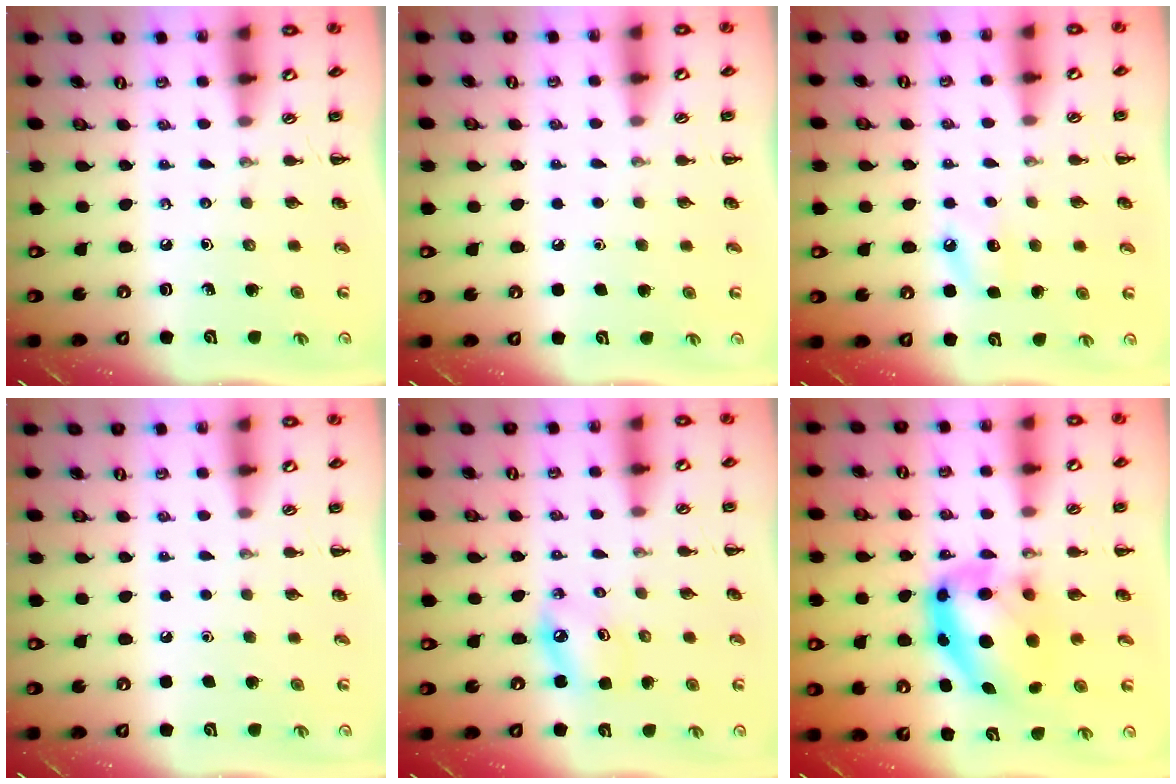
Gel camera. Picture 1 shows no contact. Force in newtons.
{"total": 1.8, "press": 1.8, "slide": 0.1}
{"total": 6.5, "press": 6.2, "slide": 1.9}
{"total": 1.7, "press": 1.7, "slide": 0.1}
{"total": 5.4, "press": 5.3, "slide": 1.2}
{"total": 12.5, "press": 12.1, "slide": 2.9}